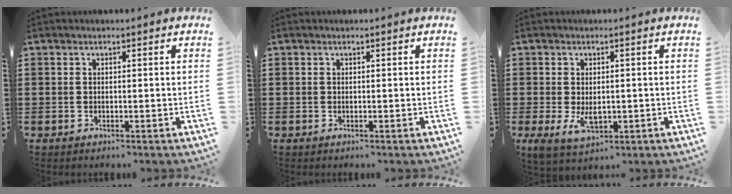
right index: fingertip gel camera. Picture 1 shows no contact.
{"total": 0.0}
{"total": 4.2, "force": [-0.5, 2.3, 3.5], "torque": [-0.053, -0.007, -0.012]}